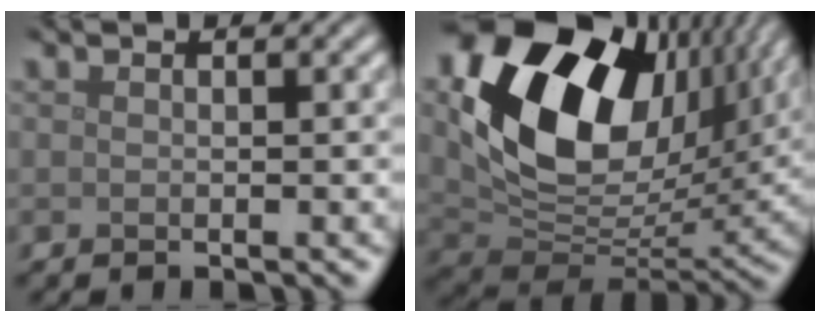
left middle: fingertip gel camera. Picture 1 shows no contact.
{"total": 16.6, "force": [6.2, 10.8, 11.0], "torque": [-0.215, 0.015, 0.115]}